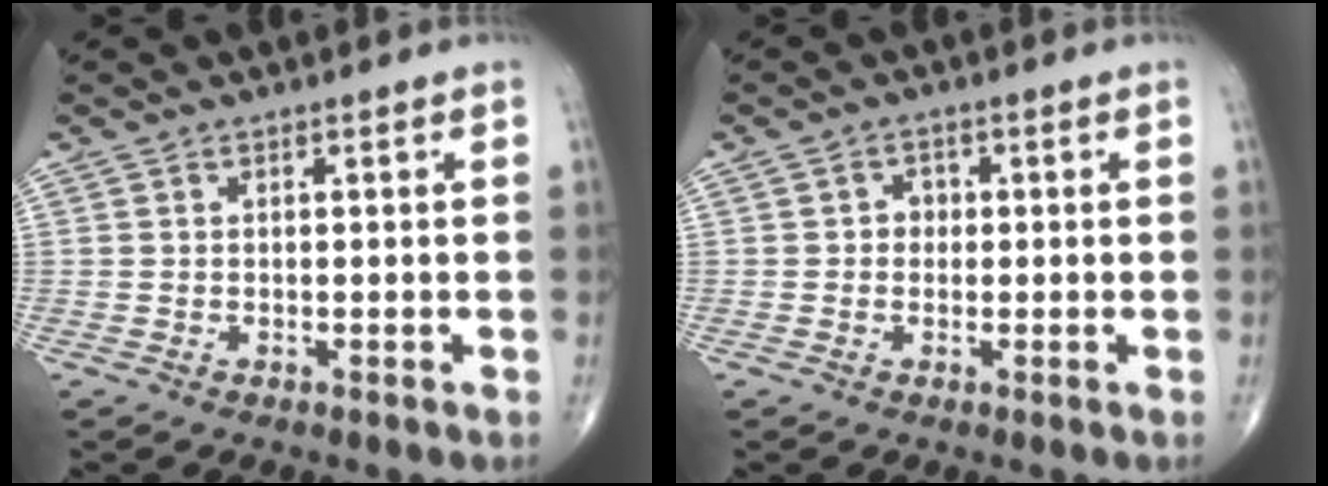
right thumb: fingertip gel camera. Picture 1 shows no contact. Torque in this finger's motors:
{"motor_torque": [0.02, 0.29, 0.36, 0.19, -0.02]}